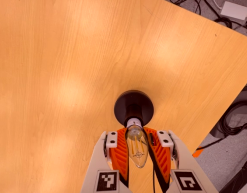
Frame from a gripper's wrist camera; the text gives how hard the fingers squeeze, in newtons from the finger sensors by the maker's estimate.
{"total": 24.6, "left": 28.0, "right": 21.2}